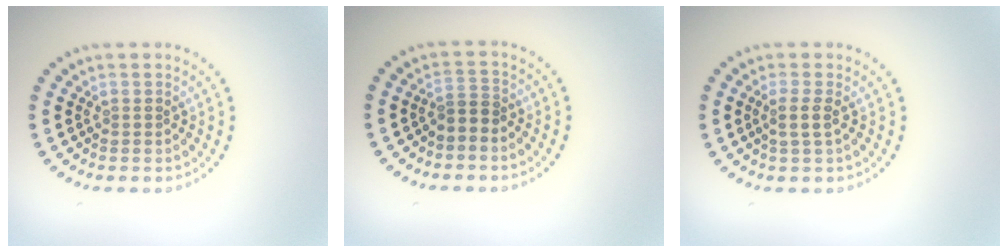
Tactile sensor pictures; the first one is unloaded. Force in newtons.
{"total": 1.8, "press": 1.4, "slide": 1.1}
{"total": 1.5, "press": 1.3, "slide": 0.8}